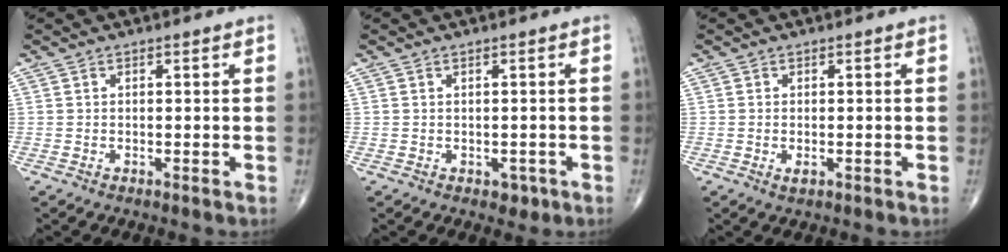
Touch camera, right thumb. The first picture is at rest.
{"total": 1.6, "force": [-0.5, 1.2, 1.0], "torque": [-0.005, 0.000, -0.002]}
{"total": 1.2, "force": [-0.3, 0.5, 1.0], "torque": [-0.018, -0.004, -0.004]}